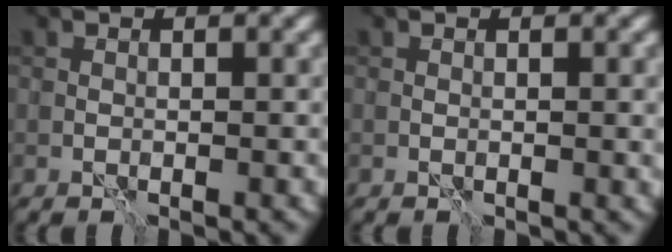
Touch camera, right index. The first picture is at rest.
{"total": 0.6, "force": [0.0, 0.1, 0.6], "torque": [-0.007, -0.002, 0.000]}